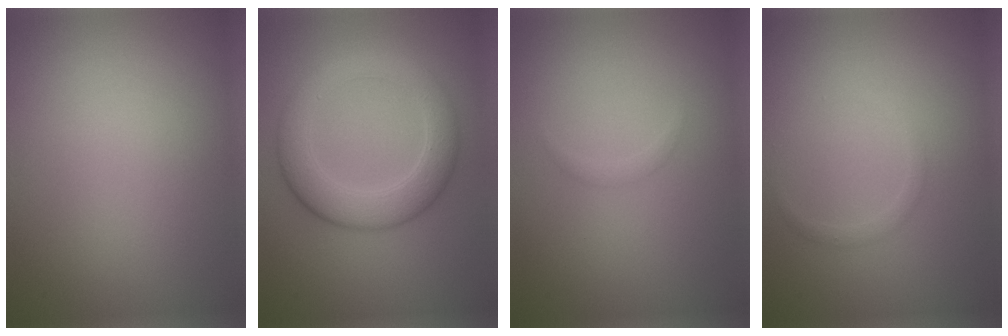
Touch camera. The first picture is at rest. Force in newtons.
{"total": 5.3, "press": 5.3, "slide": 0.2}
{"total": 0.6, "press": 0.6, "slide": 0.0}
{"total": 0.8, "press": 0.8, "slide": 0.0}